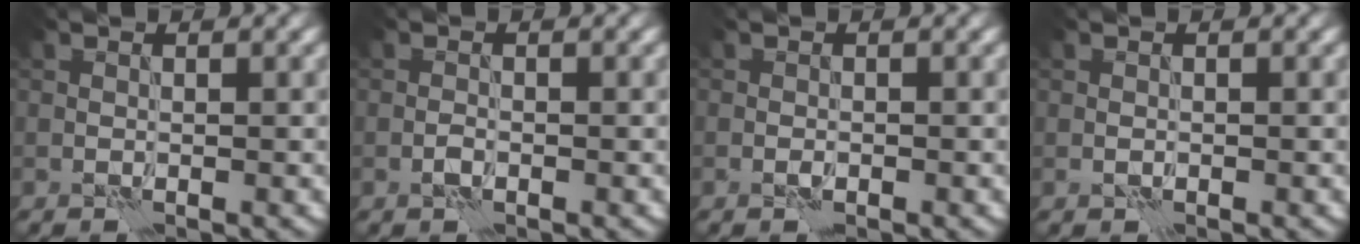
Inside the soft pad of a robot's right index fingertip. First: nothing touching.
{"total": 0.8, "force": [-0.4, 0.4, 0.6], "torque": [-0.012, 0.002, -0.010]}
{"total": 0.6, "force": [-0.3, 0.4, 0.4], "torque": [-0.008, 0.001, -0.006]}
{"total": 0.5, "force": [-0.2, 0.4, 0.2], "torque": [-0.004, 0.000, -0.003]}